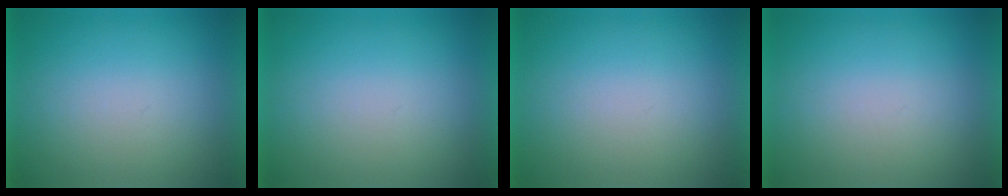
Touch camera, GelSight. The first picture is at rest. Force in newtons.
{"total": 0.0}
{"total": 0.0}
{"total": 1.1}